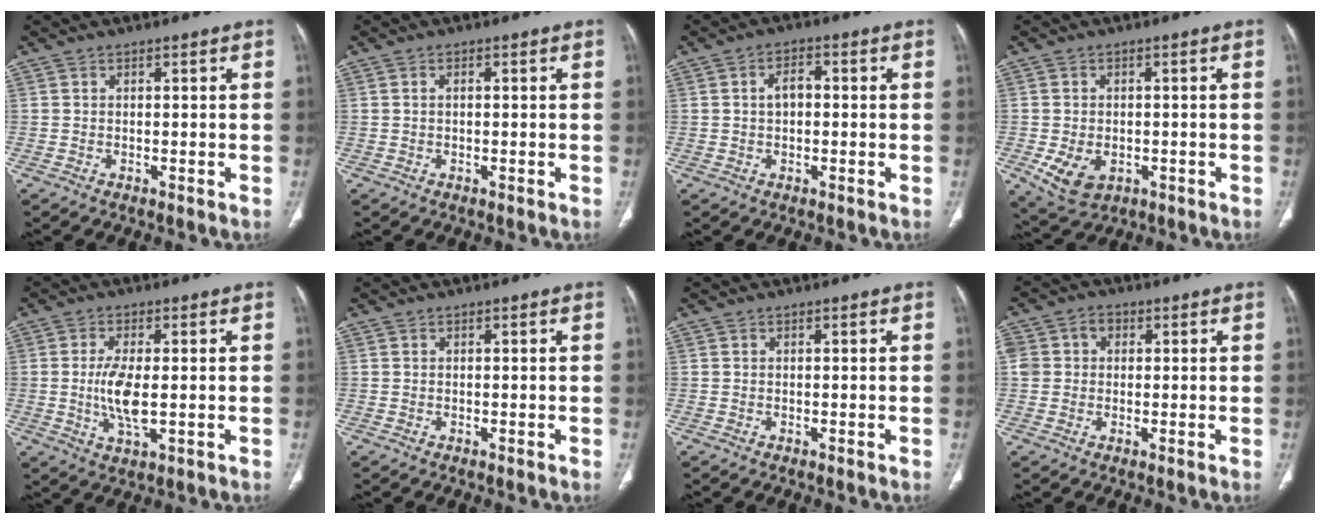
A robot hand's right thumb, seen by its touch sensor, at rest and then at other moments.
{"total": 0.7, "force": [0.1, 0.4, 0.6], "torque": [-0.016, 0.003, 0.001]}
{"total": 3.6, "force": [0.2, 2.3, 2.8], "torque": [-0.046, 0.013, 0.000]}
{"total": 7.0, "force": [-1.9, 4.9, 4.6], "torque": [-0.078, -0.001, -0.019]}
{"total": 6.9, "force": [-0.3, 2.5, 6.4], "torque": [-0.136, -0.013, -0.003]}
{"total": 0.0}
{"total": 0.0}
{"total": 6.2, "force": [1.1, 5.3, 3.0], "torque": [-0.051, 0.020, 0.022]}